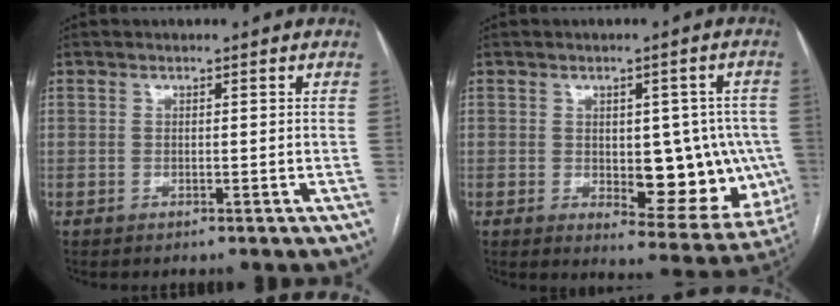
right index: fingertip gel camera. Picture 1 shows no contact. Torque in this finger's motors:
{"motor_torque": [1.01, 0.06, 0.22, 0.04]}